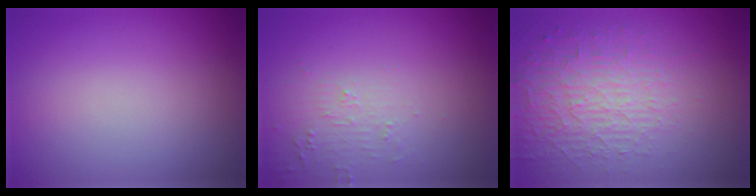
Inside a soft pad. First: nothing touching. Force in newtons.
{"total": 2.1, "press": 2.0, "slide": 0.5}
{"total": 5.3, "press": 3.2, "slide": 4.3}